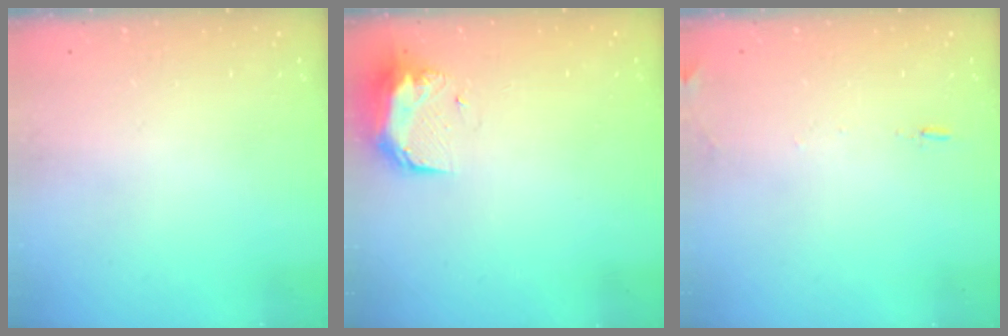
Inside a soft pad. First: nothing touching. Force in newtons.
{"total": 9.3, "press": 9.3, "slide": 0.7}
{"total": 5.6, "press": 5.3, "slide": 1.8}